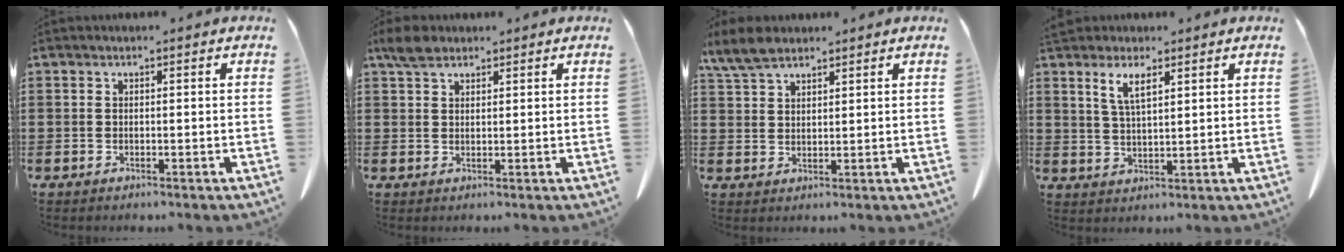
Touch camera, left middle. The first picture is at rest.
{"total": 3.6, "force": [2.7, 1.7, 1.6], "torque": [-0.040, 0.007, 0.052]}
{"total": 5.5, "force": [4.3, 2.0, 2.8], "torque": [-0.068, -0.001, 0.081]}
{"total": 4.5, "force": [2.7, 1.3, 3.4], "torque": [-0.074, 0.002, 0.049]}